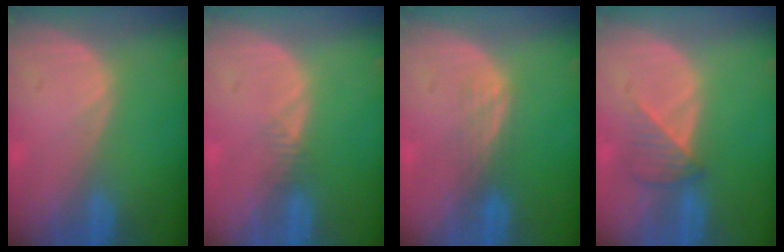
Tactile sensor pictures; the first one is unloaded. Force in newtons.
{"total": 1.2, "press": 1.0, "slide": 0.6}
{"total": 2.2, "press": 2.2, "slide": 0.2}
{"total": 3.4, "press": 3.3, "slide": 0.8}